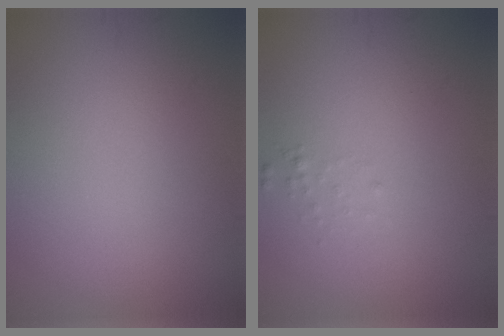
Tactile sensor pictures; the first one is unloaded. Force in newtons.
{"total": 0.6, "press": 0.6, "slide": 0.1}